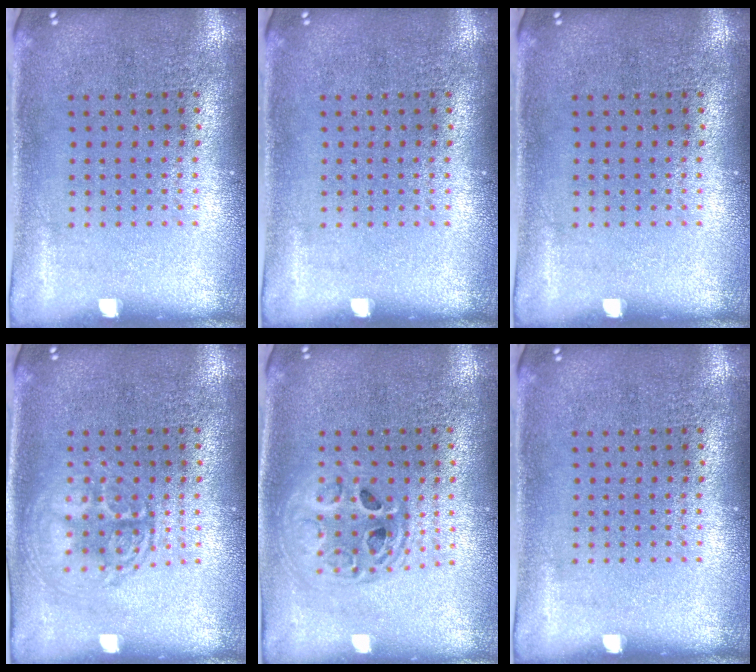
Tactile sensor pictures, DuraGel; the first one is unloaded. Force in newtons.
{"total": 0.0}
{"total": 0.0}
{"total": 1.4, "press": 1.4, "slide": 0.1}
{"total": 1.6, "press": 1.4, "slide": 0.8}
{"total": 0.0}